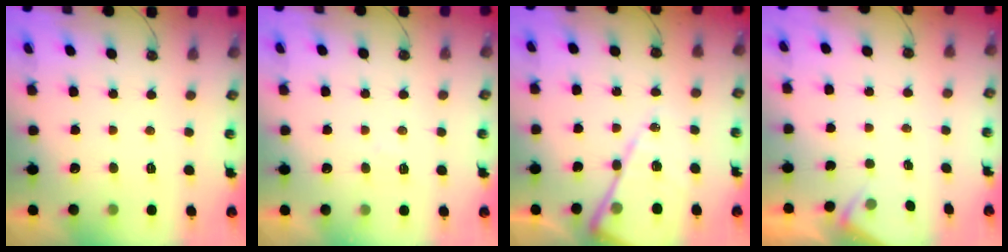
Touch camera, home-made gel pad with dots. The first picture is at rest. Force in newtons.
{"total": 4.6, "press": 4.6, "slide": 0.7}
{"total": 16.2, "press": 16.1, "slide": 1.5}
{"total": 2.0, "press": 1.9, "slide": 0.4}